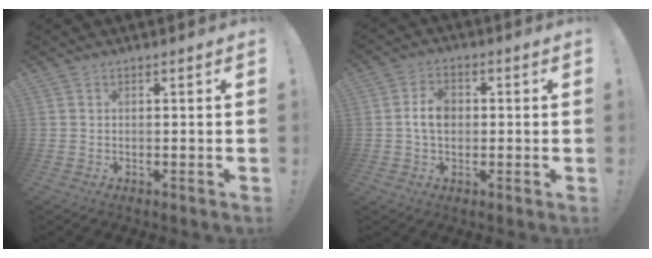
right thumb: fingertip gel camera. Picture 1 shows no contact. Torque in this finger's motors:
{"motor_torque": [0.87, 0.83, 0.83, -0.11, 0.21]}